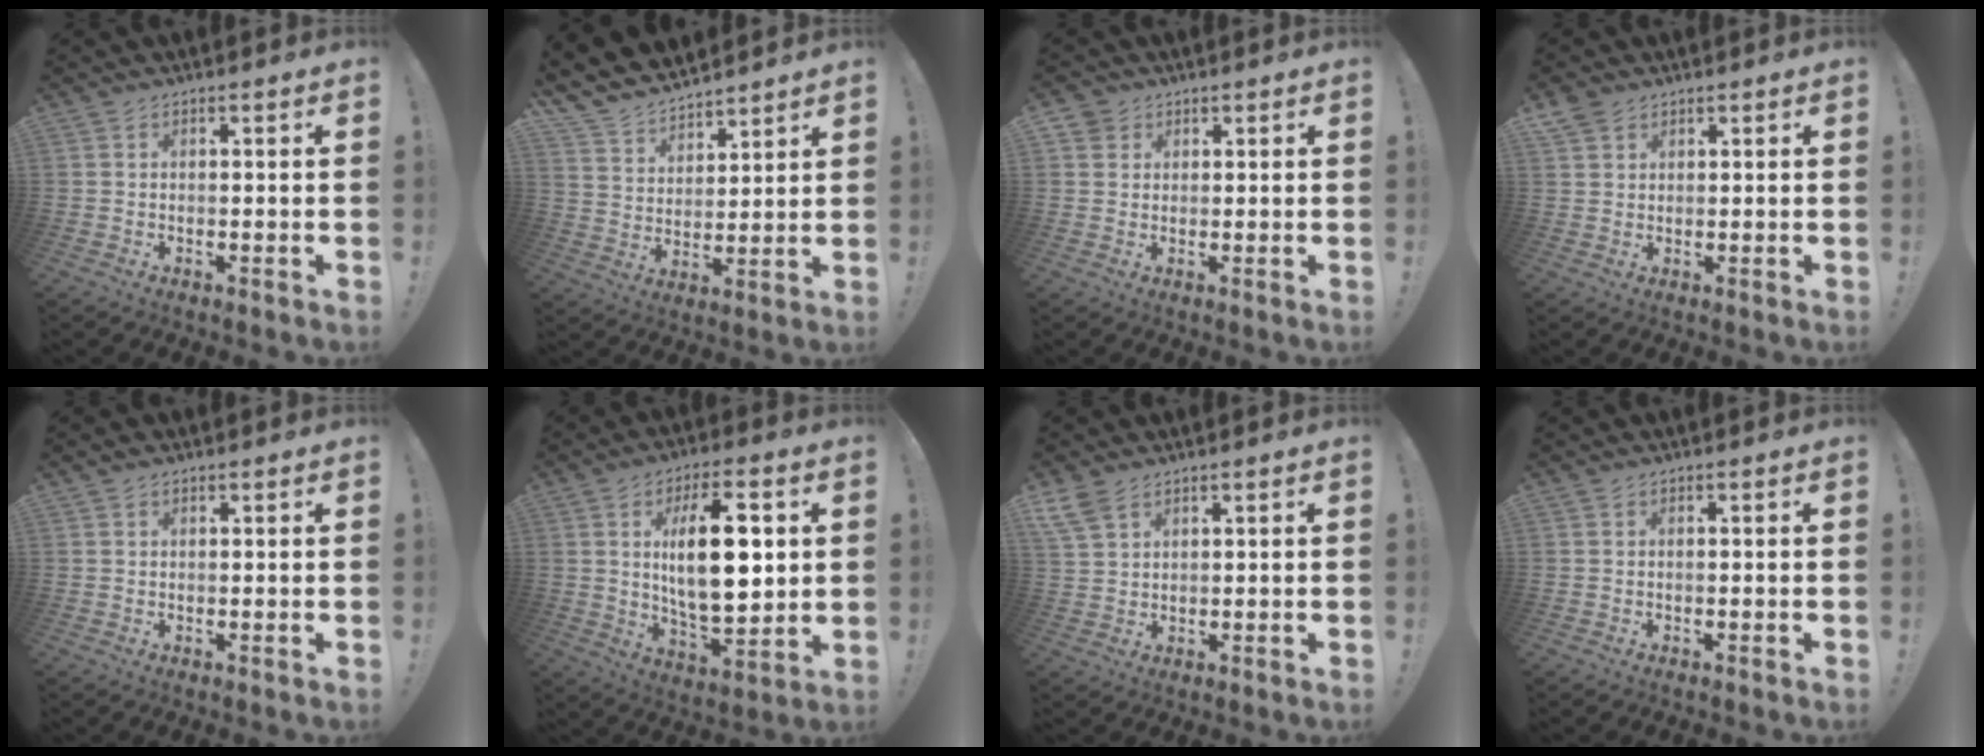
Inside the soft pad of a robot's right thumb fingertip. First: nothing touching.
{"total": 8.9, "force": [8.0, 3.6, 1.3], "torque": [-0.041, -0.075, 0.154]}
{"total": 3.3, "force": [1.8, 2.7, 0.4], "torque": [-0.001, -0.006, 0.032]}
{"total": 3.6, "force": [2.6, 2.2, 1.0], "torque": [-0.011, -0.015, 0.048]}
{"total": 1.0, "force": [0.8, 0.5, 0.3], "torque": [0.010, -0.007, 0.013]}
{"total": 18.7, "force": [3.6, 8.1, 16.5], "torque": [-0.270, -0.006, 0.046]}
{"total": 5.5, "force": [3.8, 2.8, 2.8], "torque": [-0.054, -0.015, 0.076]}
{"total": 0.0}